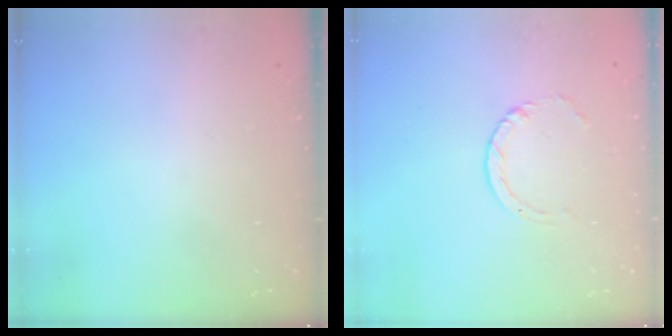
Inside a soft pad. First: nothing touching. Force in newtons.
{"total": 1.0, "press": 1.0, "slide": 0.1}